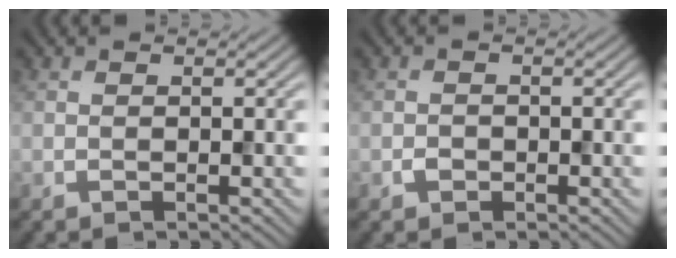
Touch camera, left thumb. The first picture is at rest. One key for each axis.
{"total": 1.1, "fx": -0.5, "fy": 0.9, "fz": 0.3, "tx": -0.003, "ty": -0.003, "tz": -0.013}